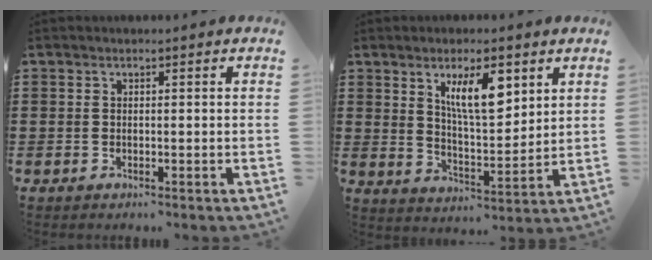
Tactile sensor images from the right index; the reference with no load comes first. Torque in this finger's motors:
{"motor_torque": [0.63, 0.45, 0.72, 0.16]}